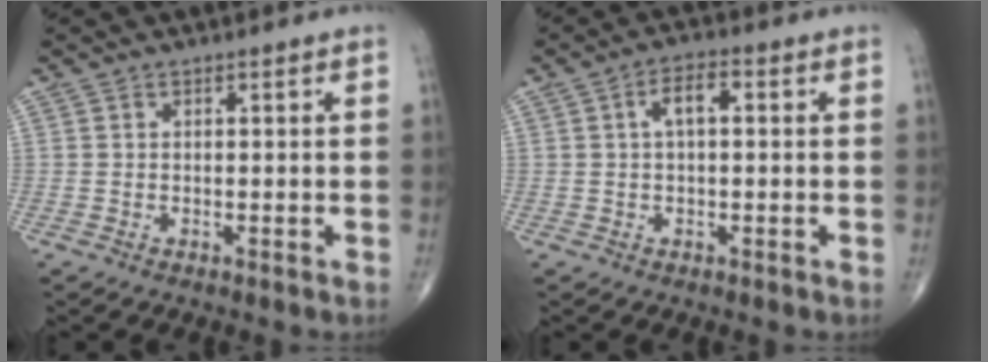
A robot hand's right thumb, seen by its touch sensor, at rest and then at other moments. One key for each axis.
{"total": 4.4, "fx": 0.8, "fy": 2.0, "fz": 3.8, "tx": -0.066, "ty": 0.013, "tz": 0.009}